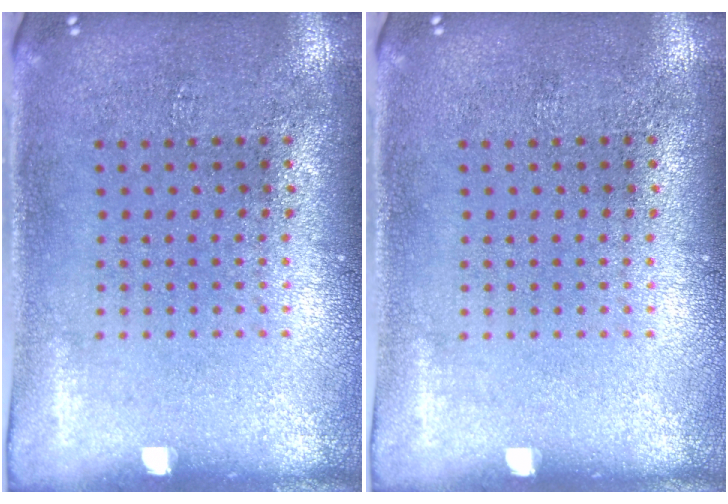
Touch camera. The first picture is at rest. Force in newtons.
{"total": 0.0}